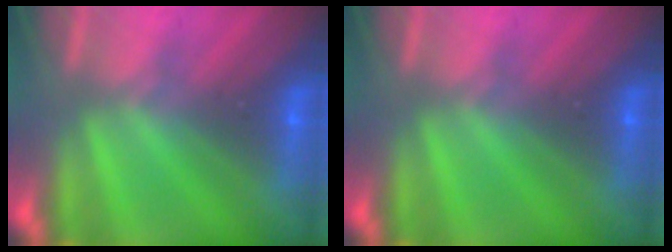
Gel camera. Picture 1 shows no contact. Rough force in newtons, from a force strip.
{"total": 0.0}